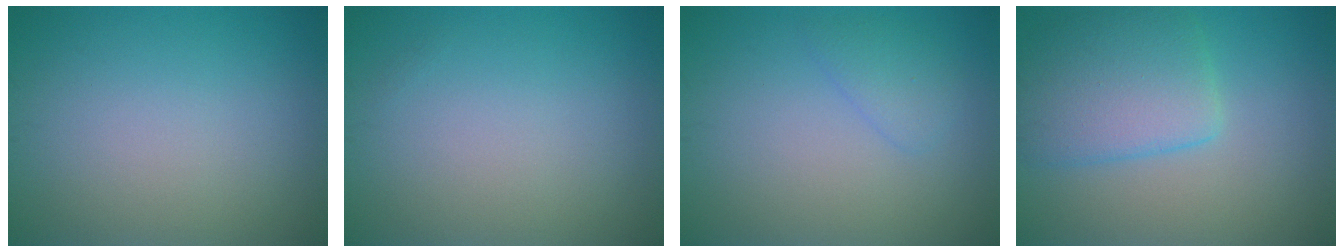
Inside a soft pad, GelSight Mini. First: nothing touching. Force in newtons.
{"total": 0.0}
{"total": 1.6, "press": 1.6, "slide": 0.1}
{"total": 5.2, "press": 5.2, "slide": 0.3}